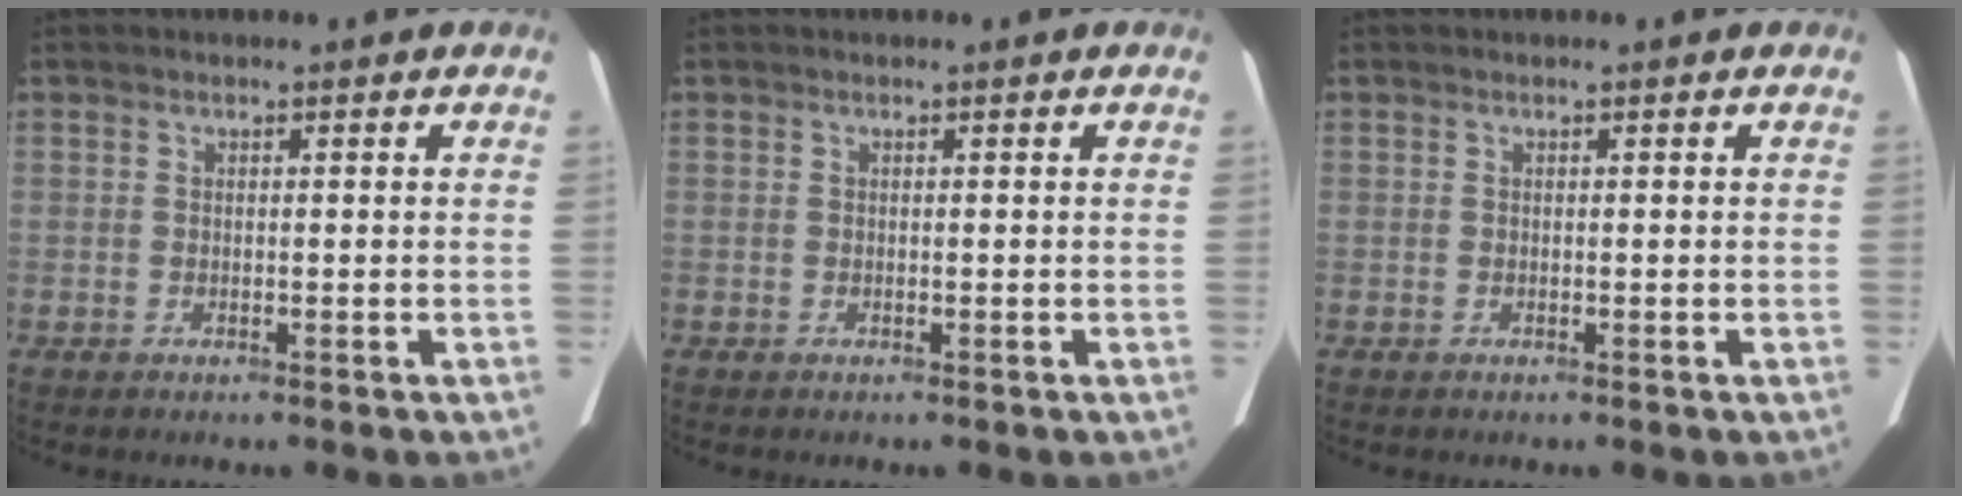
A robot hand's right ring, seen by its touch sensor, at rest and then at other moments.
{"total": 0.0}
{"total": 0.0}